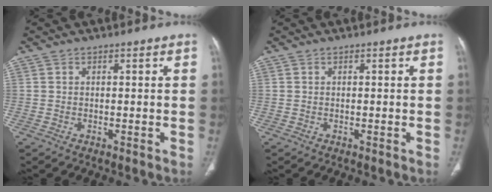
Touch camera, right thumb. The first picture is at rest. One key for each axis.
{"total": 0.0}